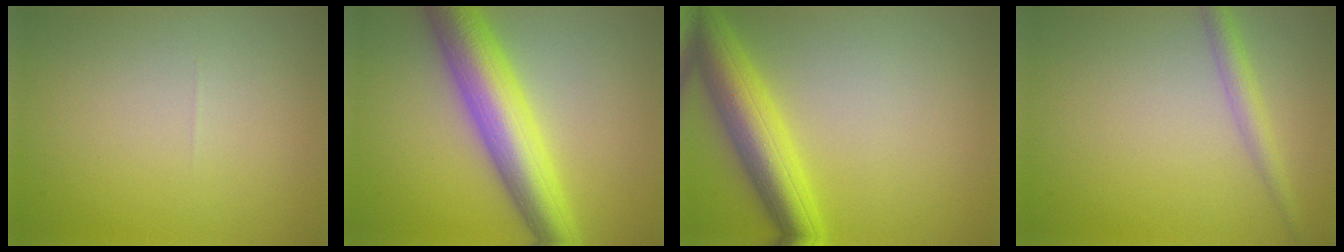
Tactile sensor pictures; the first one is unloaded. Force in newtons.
{"total": 8.7, "press": 8.7, "slide": 0.1}
{"total": 6.6, "press": 6.6, "slide": 0.2}
{"total": 2.2, "press": 2.2, "slide": 0.1}